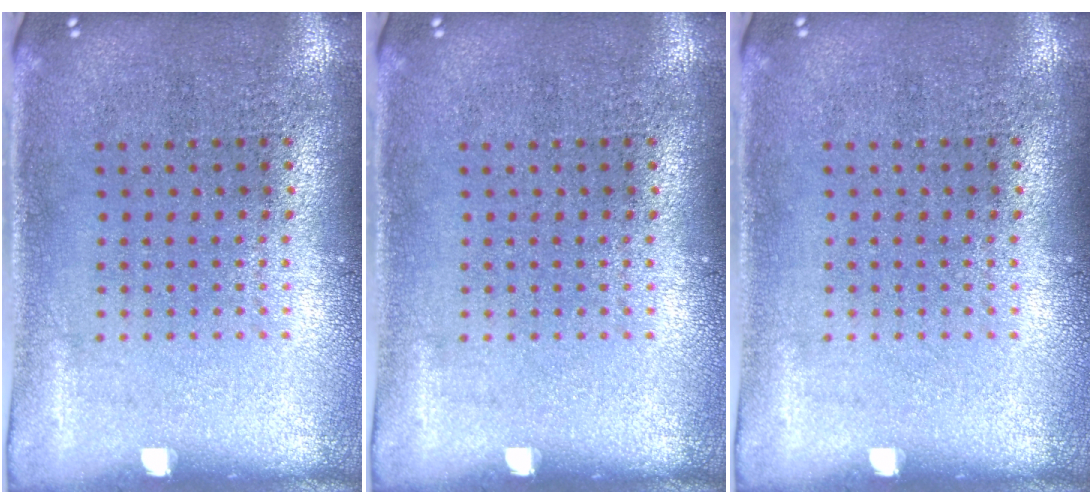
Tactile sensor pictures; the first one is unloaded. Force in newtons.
{"total": 0.0}
{"total": 0.0}